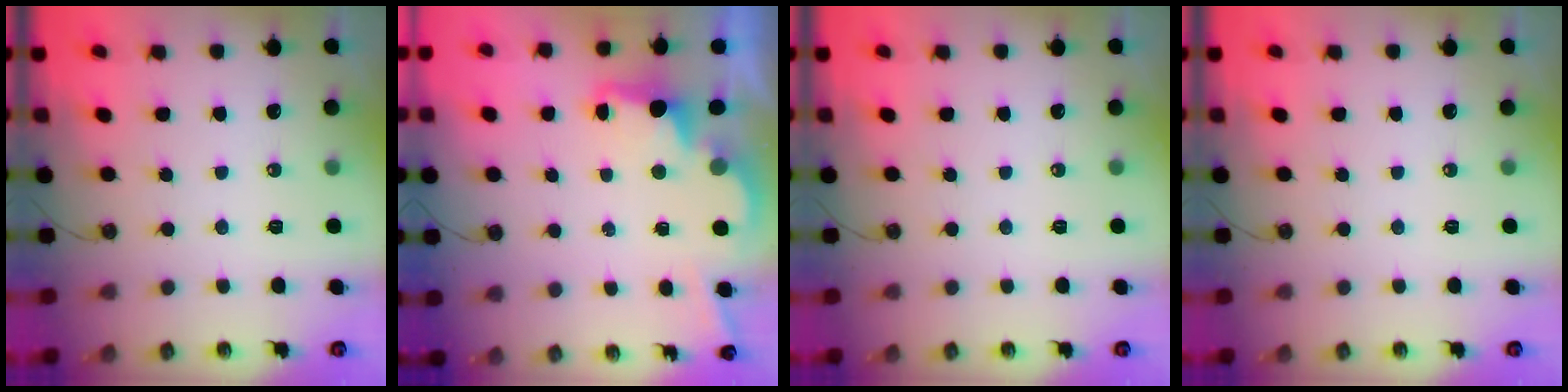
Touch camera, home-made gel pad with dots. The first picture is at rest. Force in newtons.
{"total": 2.5, "press": 2.4, "slide": 0.8}
{"total": 0.0}
{"total": 0.0}